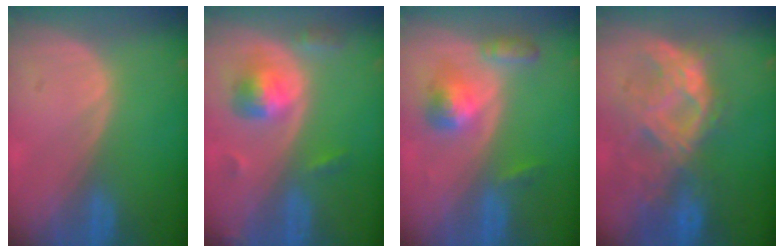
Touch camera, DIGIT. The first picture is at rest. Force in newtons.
{"total": 5.6, "press": 5.2, "slide": 1.9}
{"total": 5.6, "press": 5.1, "slide": 2.3}
{"total": 9.7, "press": 8.9, "slide": 3.9}